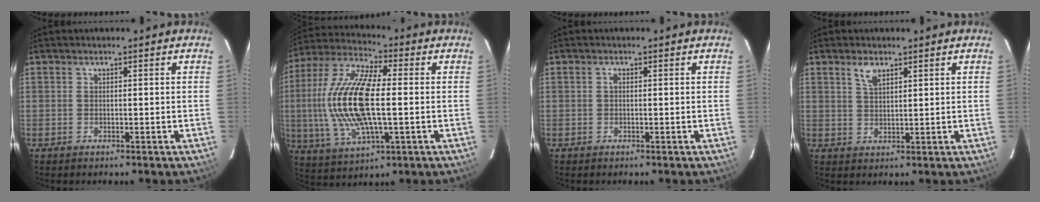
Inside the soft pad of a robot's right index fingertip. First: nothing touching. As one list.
[{"total": 18.9, "force": [-0.2, 7.3, 17.5], "torque": [-0.360, 0.002, -0.006]}, {"total": 0.6, "force": [0.0, 0.3, 0.5], "torque": [-0.008, 0.004, -0.001]}, {"total": 3.3, "force": [2.1, 1.4, 2.1], "torque": [-0.038, 0.003, 0.041]}]